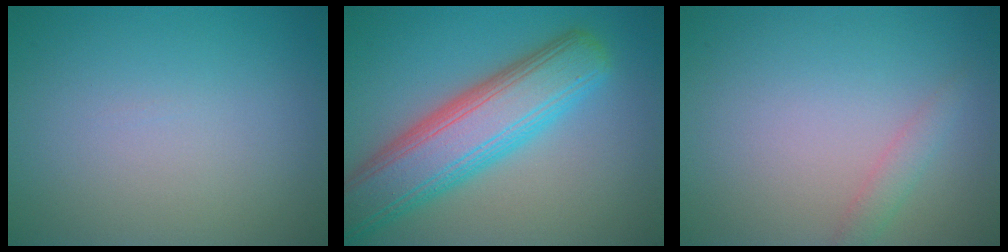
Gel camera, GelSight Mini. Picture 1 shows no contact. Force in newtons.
{"total": 8.8, "press": 8.8, "slide": 0.2}
{"total": 1.3, "press": 1.3, "slide": 0.1}